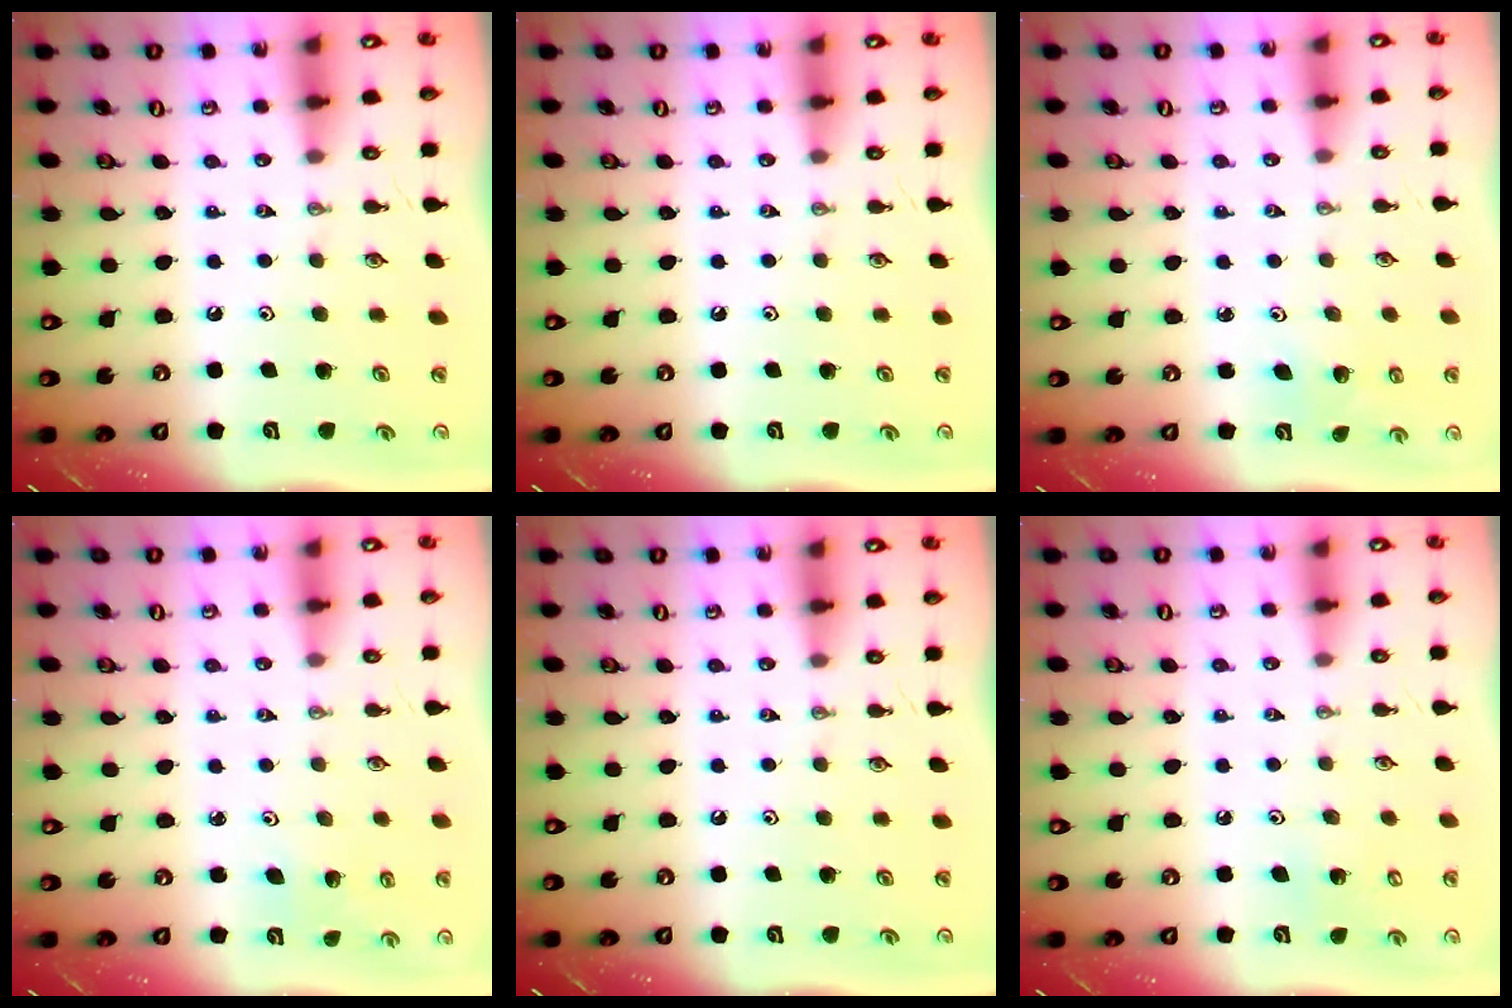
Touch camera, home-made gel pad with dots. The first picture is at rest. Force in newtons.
{"total": 0.0}
{"total": 2.6, "press": 2.6, "slide": 0.2}
{"total": 2.6, "press": 2.5, "slide": 0.9}
{"total": 0.0}
{"total": 3.6, "press": 3.6, "slide": 0.2}